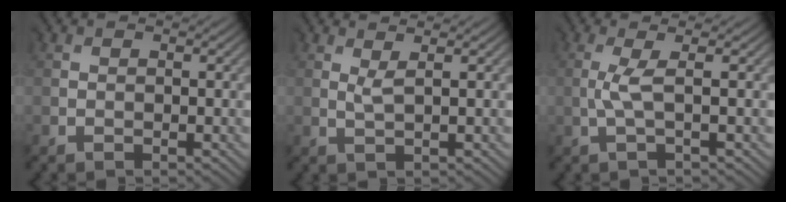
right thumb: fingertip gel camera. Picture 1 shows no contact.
{"total": 1.6, "force": [1.5, -0.4, -0.2], "torque": [0.000, 0.002, 0.031]}
{"total": 1.5, "force": [0.3, -0.2, 1.5], "torque": [-0.031, 0.008, 0.005]}